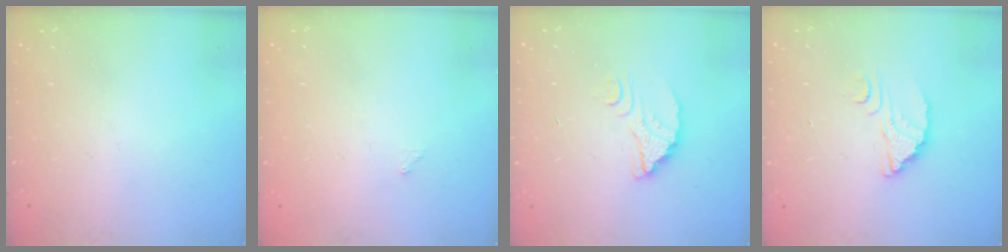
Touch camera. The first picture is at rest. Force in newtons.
{"total": 3.6, "press": 3.6, "slide": 0.1}
{"total": 3.8, "press": 3.8, "slide": 0.3}
{"total": 3.1, "press": 3.1, "slide": 0.2}